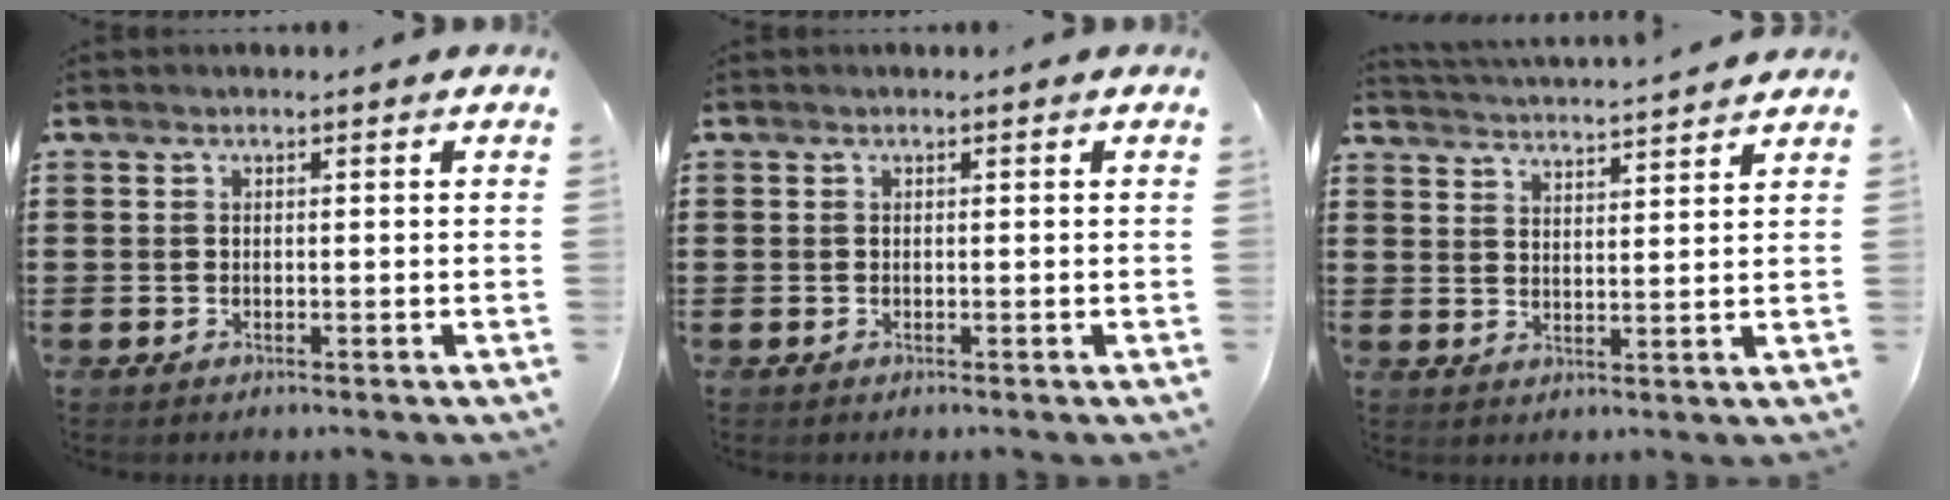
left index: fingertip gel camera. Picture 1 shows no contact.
{"total": 0.0}
{"total": 3.3, "force": [3.2, -0.8, 0.0], "torque": [-0.014, -0.025, 0.054]}